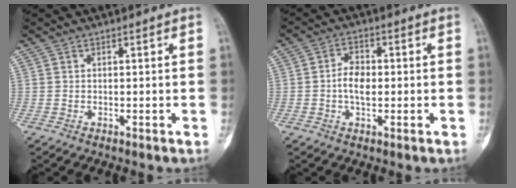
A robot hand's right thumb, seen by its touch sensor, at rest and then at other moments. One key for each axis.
{"total": 5.0, "fx": -0.4, "fy": 2.9, "fz": 4.1, "tx": -0.071, "ty": 0.009, "tz": -0.013}